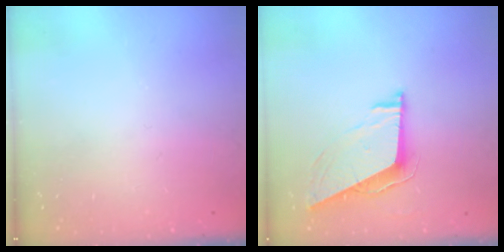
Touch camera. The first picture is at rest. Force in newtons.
{"total": 8.5, "press": 8.2, "slide": 2.2}